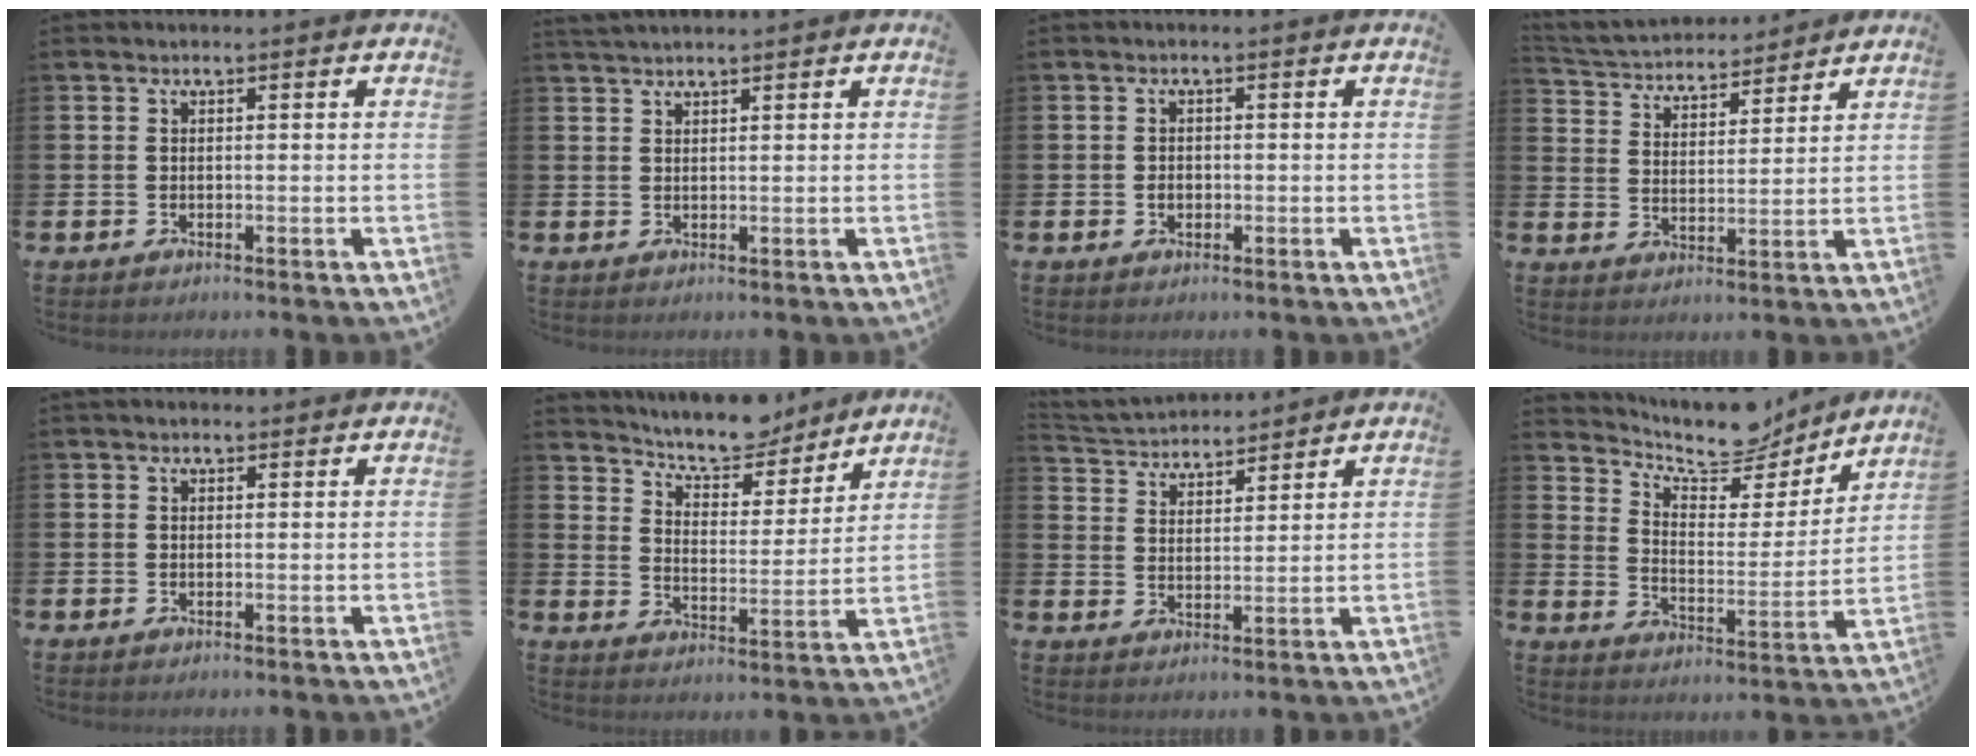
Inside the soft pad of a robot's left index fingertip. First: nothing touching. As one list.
[{"total": 1.6, "force": [1.6, 0.2, 0.2], "torque": [-0.003, -0.001, 0.028]}, {"total": 1.3, "force": [-0.3, 1.0, 0.7], "torque": [-0.010, 0.006, -0.008]}, {"total": 4.3, "force": [4.1, 1.2, 0.0], "torque": [-0.025, -0.035, 0.068]}, {"total": 0.9, "force": [0.7, 0.4, 0.4], "torque": [0.005, 0.000, 0.009]}, {"total": 8.5, "force": [7.9, 2.4, 1.9], "torque": [-0.052, -0.058, 0.138]}, {"total": 4.1, "force": [3.9, 1.2, -0.3], "torque": [-0.015, -0.028, 0.067]}, {"total": 9.4, "force": [8.7, 2.9, 2.2], "torque": [-0.065, -0.072, 0.153]}]